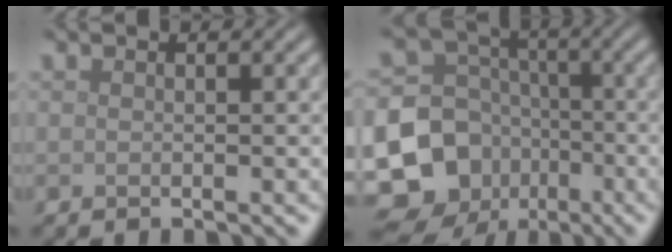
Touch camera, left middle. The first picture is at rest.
{"total": 14.1, "force": [-6.1, 12.1, 3.9], "torque": [-0.105, -0.032, -0.124]}